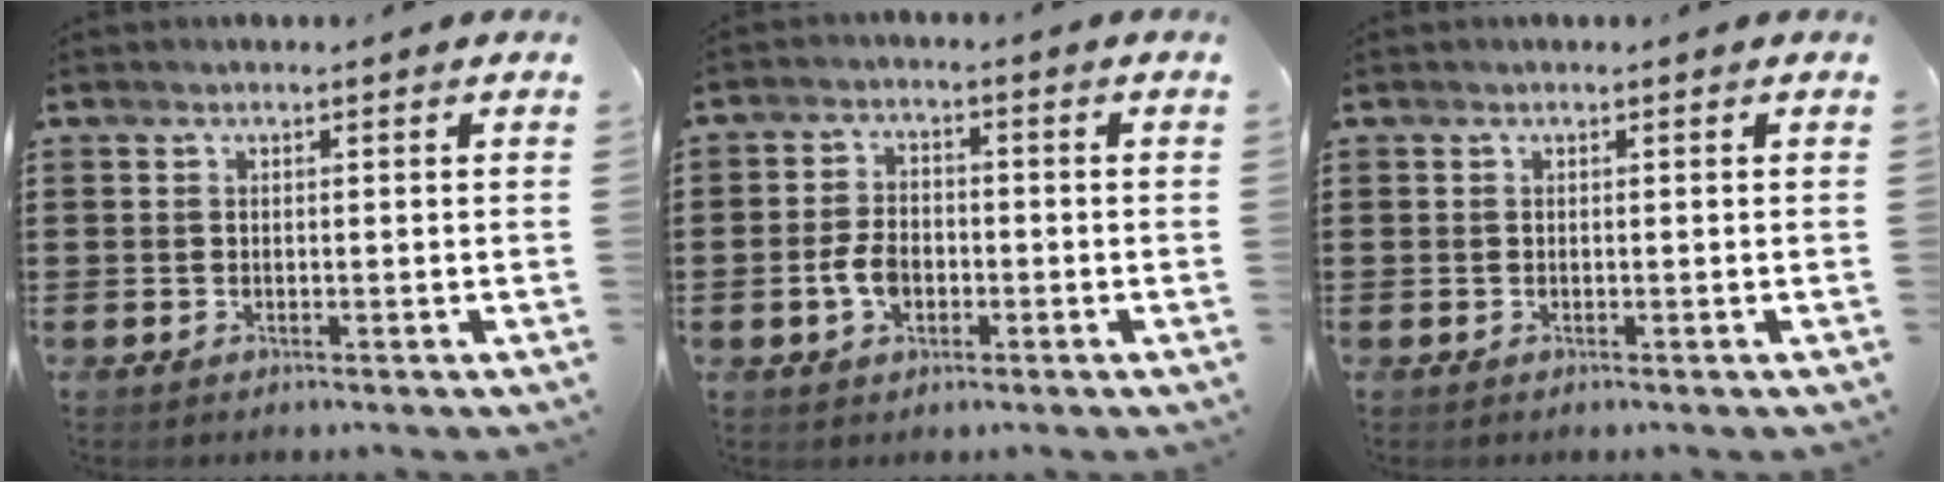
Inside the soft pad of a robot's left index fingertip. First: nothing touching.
{"total": 4.6, "force": [-1.3, 2.9, 3.3], "torque": [-0.081, -0.001, -0.030]}
{"total": 0.0}